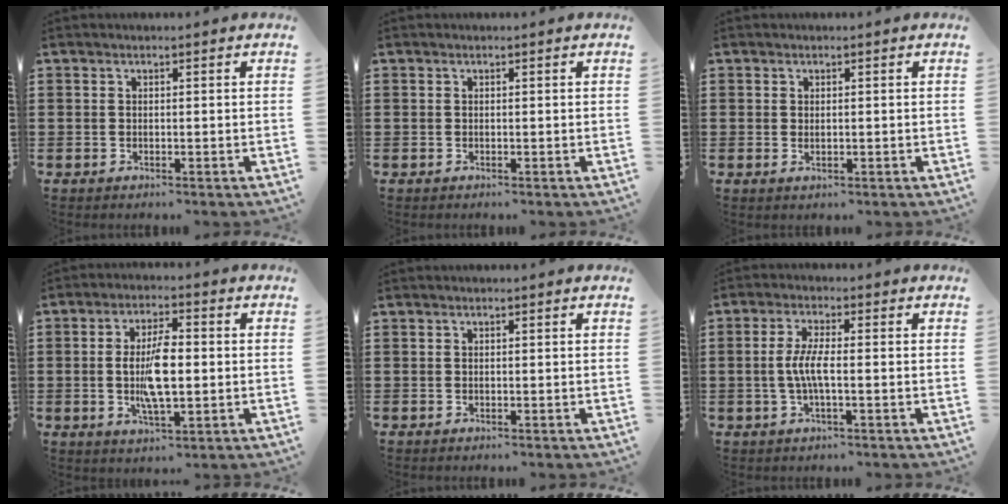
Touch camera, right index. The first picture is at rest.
{"total": 0.0}
{"total": 0.6, "force": [0.2, 0.3, 0.5], "torque": [-0.011, 0.003, 0.003]}
{"total": 8.0, "force": [-0.5, 2.9, 7.4], "torque": [-0.153, -0.001, -0.013]}
{"total": 0.0}
{"total": 4.6, "force": [-0.7, 0.9, 4.4], "torque": [-0.101, -0.005, -0.023]}